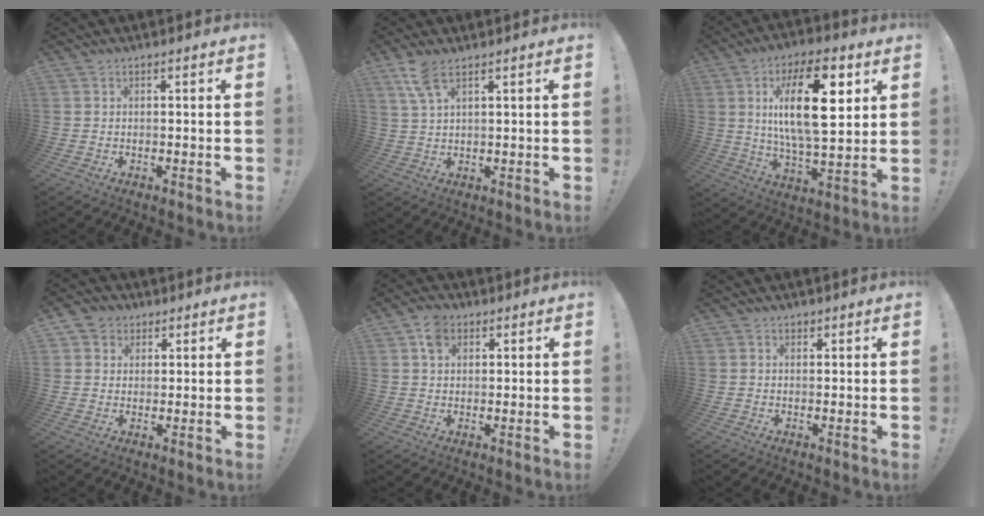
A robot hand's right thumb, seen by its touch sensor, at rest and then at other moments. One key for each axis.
{"total": 6.1, "fx": 4.0, "fy": 1.6, "fz": 4.4, "tx": -0.090, "ty": -0.010, "tz": 0.074}
{"total": 20.3, "fx": 6.1, "fy": 7.4, "fz": 17.9, "tx": -0.322, "ty": -0.009, "tz": 0.082}
{"total": 5.0, "fx": 2.0, "fy": 4.5, "fz": 1.0, "tx": -0.015, "ty": -0.008, "tz": 0.039}
{"total": 5.8, "fx": 2.7, "fy": 4.0, "fz": 3.2, "tx": -0.056, "ty": 0.002, "tz": 0.052}
{"total": 0.9, "fx": 0.6, "fy": 0.6, "fz": 0.1, "tx": 0.001, "ty": -0.002, "tz": 0.011}